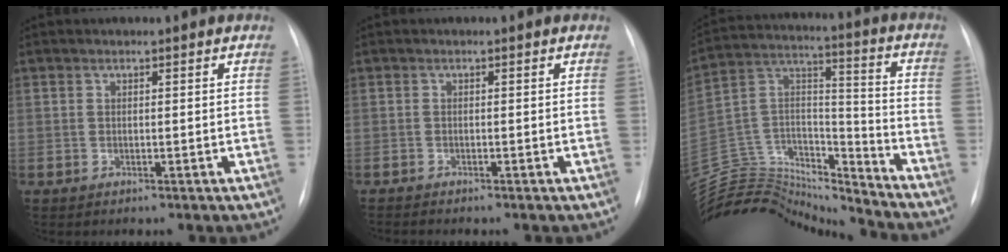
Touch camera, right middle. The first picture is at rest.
{"total": 1.4, "force": [-1.3, -0.1, 0.6], "torque": [-0.005, -0.002, -0.016]}
{"total": 20.5, "force": [-20.1, 3.0, 2.9], "torque": [-0.057, 0.061, -0.337]}